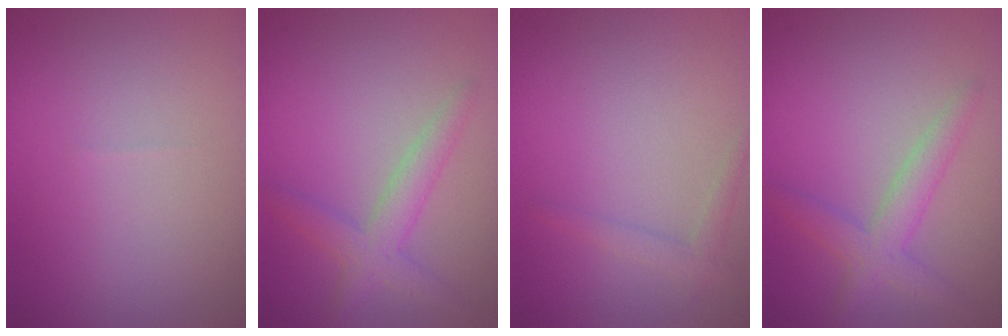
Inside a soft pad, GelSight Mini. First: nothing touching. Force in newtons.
{"total": 2.9, "press": 2.9, "slide": 0.1}
{"total": 1.2, "press": 1.2, "slide": 0.1}
{"total": 2.9, "press": 2.9, "slide": 0.1}